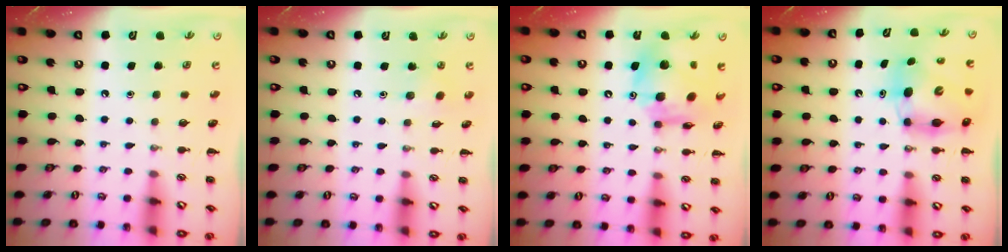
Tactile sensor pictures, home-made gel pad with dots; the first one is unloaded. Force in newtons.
{"total": 2.3, "press": 2.2, "slide": 0.8}
{"total": 11.6, "press": 11.1, "slide": 3.3}
{"total": 7.1, "press": 6.8, "slide": 2.0}